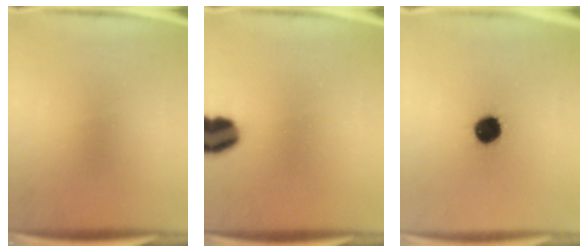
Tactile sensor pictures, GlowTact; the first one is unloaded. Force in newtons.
{"total": 8.4}
{"total": 9.2}